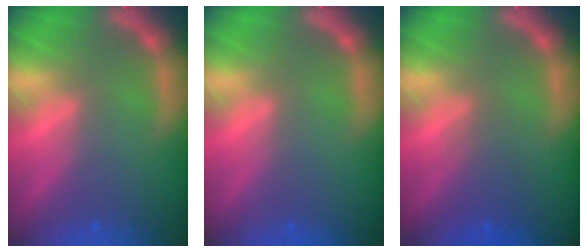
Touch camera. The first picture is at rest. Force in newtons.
{"total": 0.0}
{"total": 2.5}